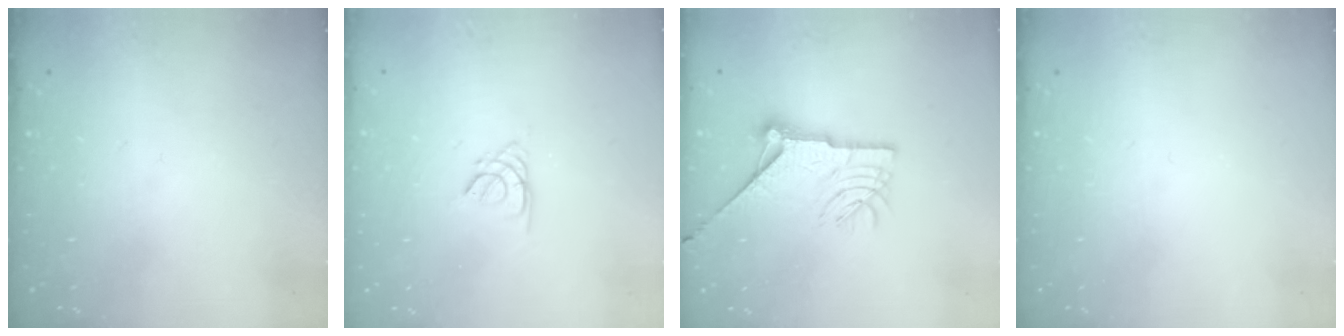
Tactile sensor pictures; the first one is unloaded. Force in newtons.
{"total": 2.6, "press": 2.6, "slide": 0.3}
{"total": 13.8, "press": 13.8, "slide": 0.6}
{"total": 0.0}